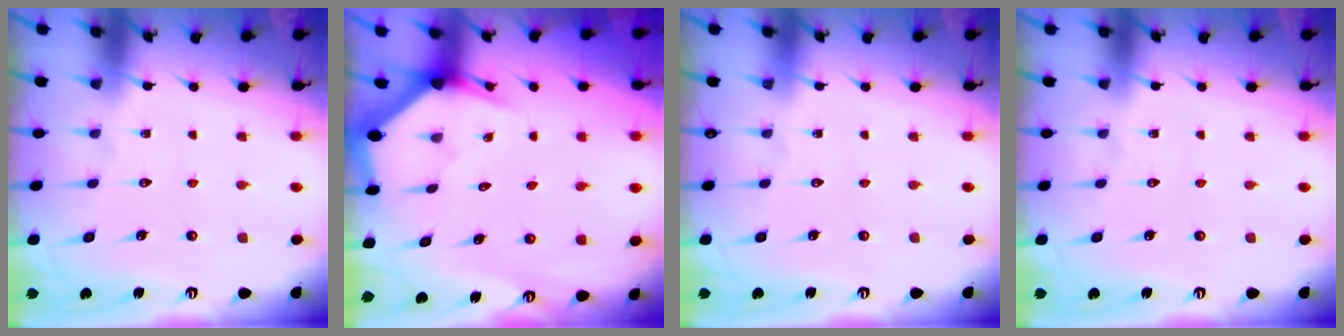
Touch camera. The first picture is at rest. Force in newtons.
{"total": 3.0, "press": 3.0, "slide": 0.1}
{"total": 0.0}
{"total": 0.0}